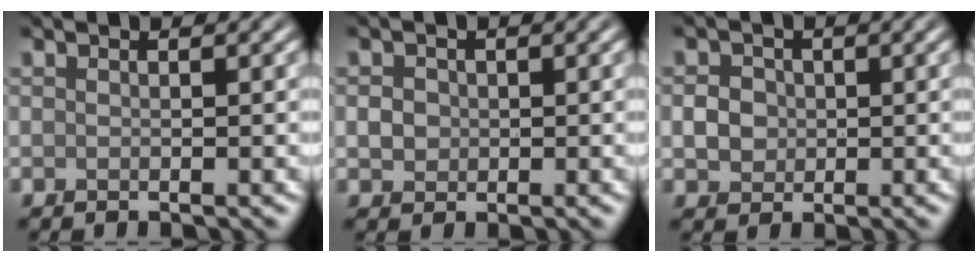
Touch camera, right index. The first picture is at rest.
{"total": 1.4, "force": [0.0, 1.3, 0.5], "torque": [-0.005, -0.003, -0.002]}
{"total": 2.2, "force": [-0.1, 1.9, 1.0], "torque": [-0.015, -0.001, -0.002]}